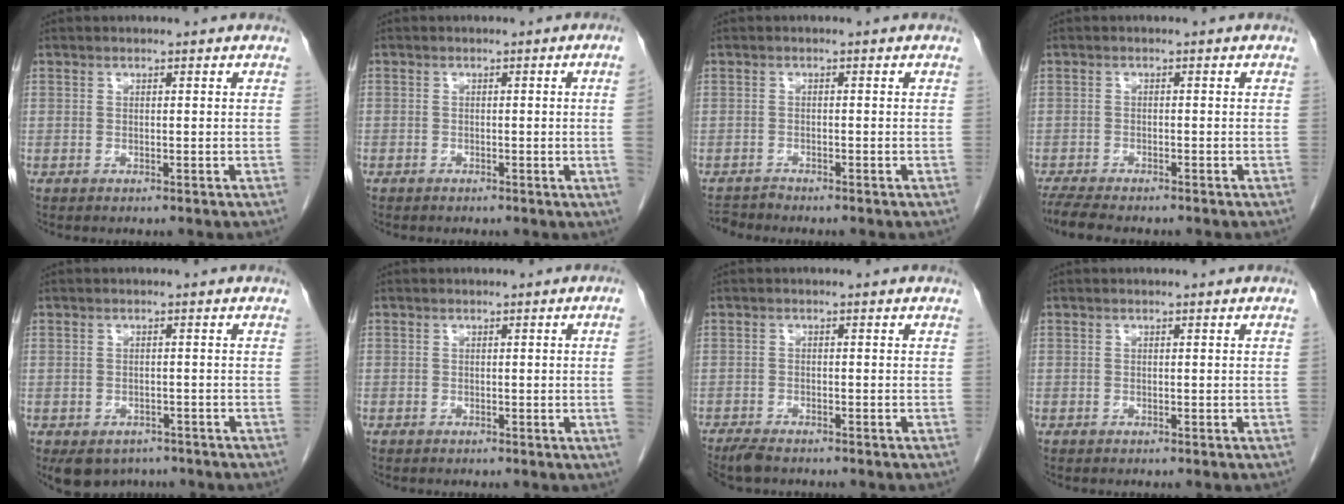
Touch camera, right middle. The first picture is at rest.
{"total": 2.4, "force": [-0.3, -0.8, 2.2], "torque": [-0.022, -0.001, -0.005]}
{"total": 1.8, "force": [-1.7, -0.3, -0.4], "torque": [0.011, -0.010, -0.029]}
{"total": 6.2, "force": [-5.3, 1.0, 3.1], "torque": [-0.053, -0.015, -0.086]}
{"total": 5.8, "force": [-4.4, 3.5, 1.5], "torque": [-0.021, 0.001, -0.057]}
{"total": 2.1, "force": [-0.2, -0.8, 1.9], "torque": [-0.018, -0.001, -0.001]}
{"total": 4.2, "force": [-3.6, 0.9, 1.8], "torque": [-0.029, -0.010, -0.061]}
{"total": 0.0}